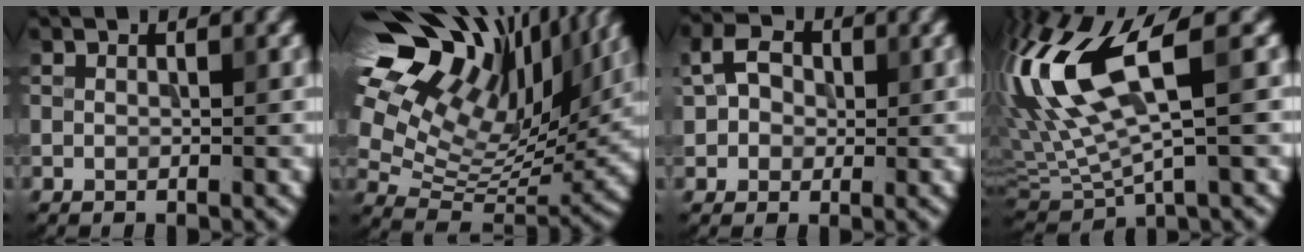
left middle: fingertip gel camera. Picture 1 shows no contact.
{"total": 16.9, "force": [9.6, 8.5, 11.0], "torque": [-0.222, 0.044, 0.168]}
{"total": 3.5, "force": [0.5, 2.9, 1.9], "torque": [-0.032, 0.008, 0.001]}
{"total": 10.8, "force": [2.8, 3.3, 9.9], "torque": [-0.214, 0.004, 0.053]}